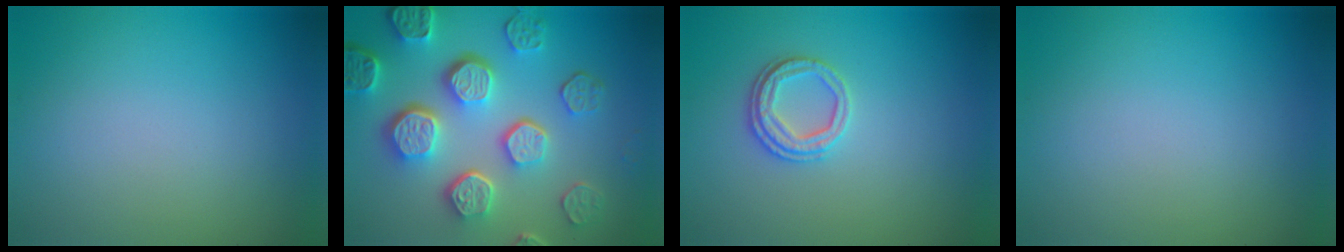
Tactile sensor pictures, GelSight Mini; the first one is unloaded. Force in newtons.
{"total": 8.1, "press": 6.1, "slide": 5.3}
{"total": 2.5, "press": 2.3, "slide": 0.9}
{"total": 0.0}